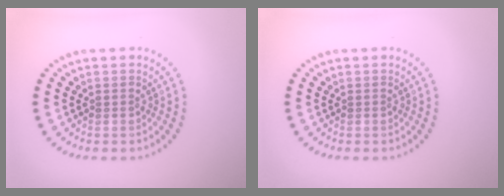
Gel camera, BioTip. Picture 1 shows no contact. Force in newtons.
{"total": 0.0}